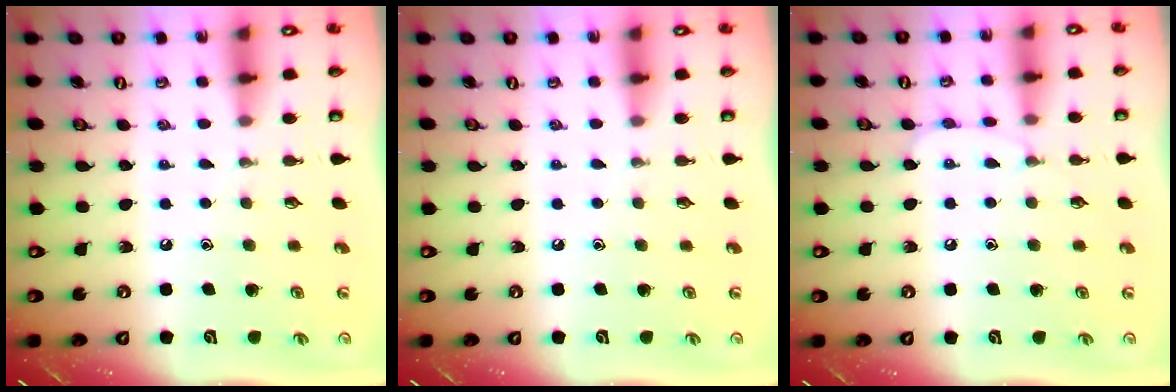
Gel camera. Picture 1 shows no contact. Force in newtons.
{"total": 0.0}
{"total": 6.0, "press": 6.0, "slide": 0.5}